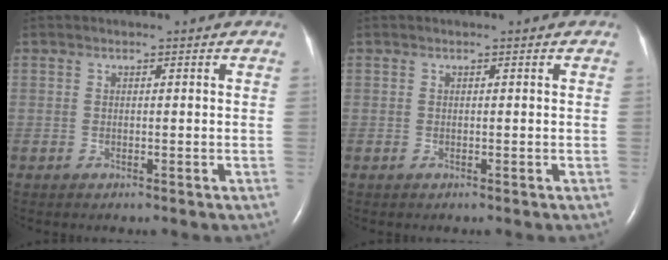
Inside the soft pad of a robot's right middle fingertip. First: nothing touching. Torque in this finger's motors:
{"motor_torque": [-0.01, 0.01, -0.02, 0.00]}